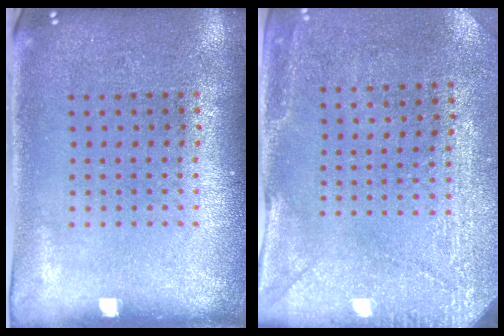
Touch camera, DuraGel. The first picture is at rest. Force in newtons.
{"total": 2.9, "press": 2.6, "slide": 1.3}